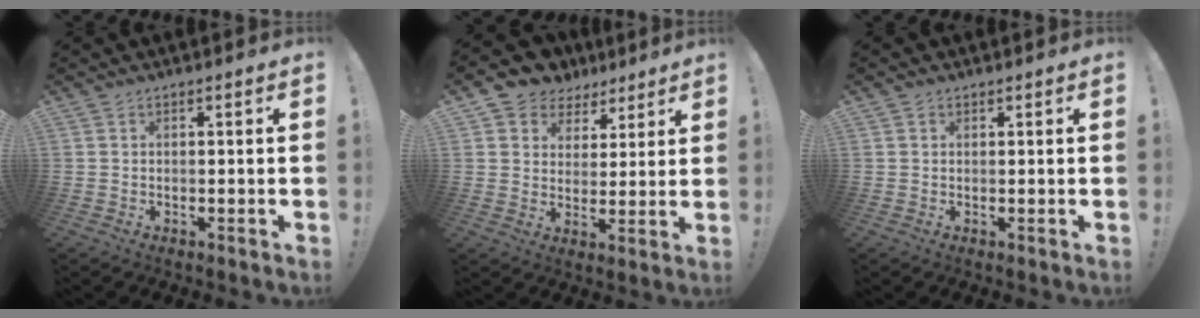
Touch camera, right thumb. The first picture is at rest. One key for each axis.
{"total": 7.5, "fx": 4.7, "fy": 5.8, "fz": 0.8, "tx": -0.021, "ty": -0.036, "tz": 0.094}
{"total": 0.8, "fx": 0.6, "fy": 0.5, "fz": 0.0, "tx": 0.001, "ty": 0.000, "tz": 0.012}